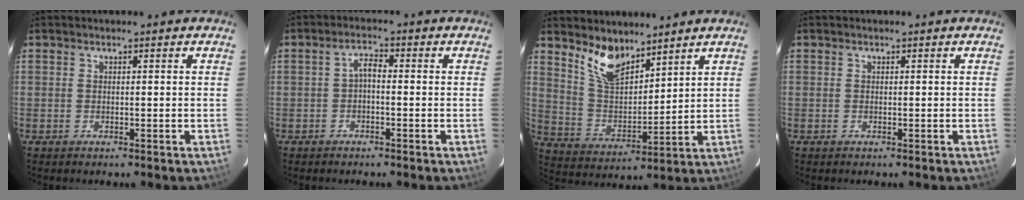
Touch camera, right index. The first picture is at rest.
{"total": 2.3, "force": [-0.7, 1.1, 1.9], "torque": [-0.038, 0.010, -0.015]}
{"total": 10.0, "force": [7.7, 4.0, 5.1], "torque": [-0.097, 0.001, 0.155]}
{"total": 0.0}